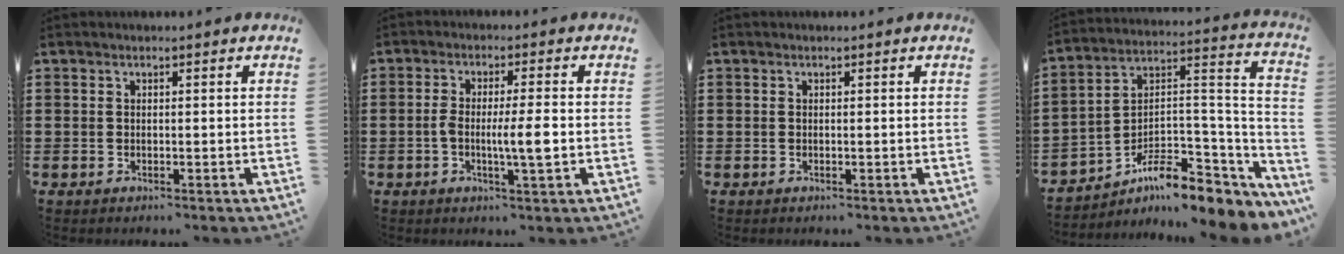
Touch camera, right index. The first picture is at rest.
{"total": 5.6, "force": [-0.8, 0.6, 5.5], "torque": [-0.105, -0.004, -0.022]}
{"total": 0.0}
{"total": 8.4, "force": [-5.7, 3.4, 5.1], "torque": [-0.091, -0.002, -0.106]}